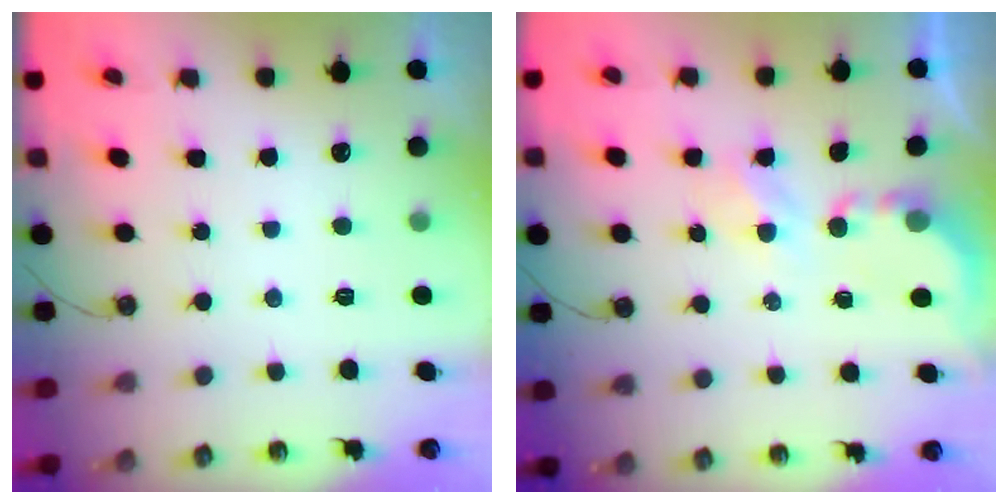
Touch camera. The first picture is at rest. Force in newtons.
{"total": 3.8, "press": 3.8, "slide": 0.4}